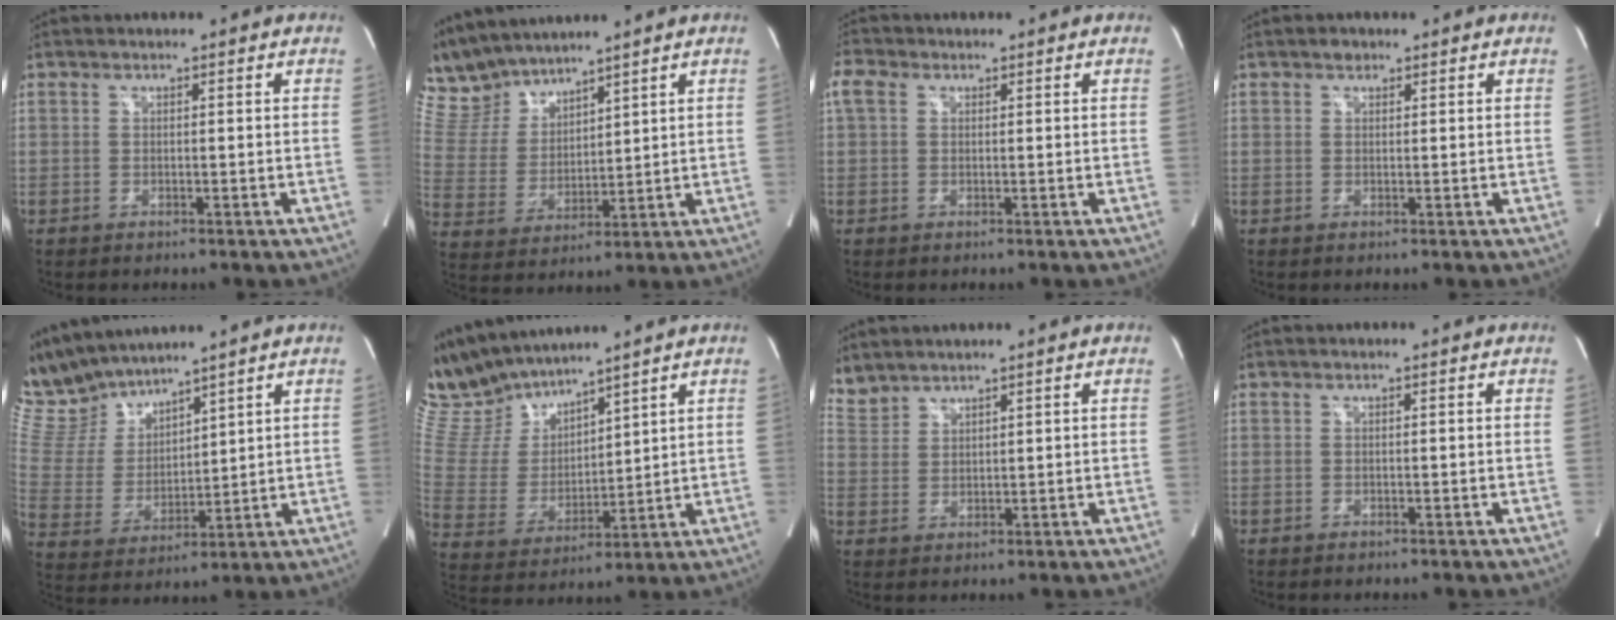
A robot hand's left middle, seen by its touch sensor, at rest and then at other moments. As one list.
[{"total": 9.6, "force": [9.2, 2.2, 1.7], "torque": [-0.061, 0.018, 0.203]}, {"total": 2.9, "force": [1.1, 2.2, 1.6], "torque": [-0.051, 0.023, 0.023]}, {"total": 1.0, "force": [0.7, 0.7, 0.3], "torque": [-0.005, 0.000, 0.009]}, {"total": 11.5, "force": [10.9, 2.4, 2.9], "torque": [-0.082, 0.014, 0.232]}, {"total": 12.6, "force": [11.8, 2.9, 3.3], "torque": [-0.090, 0.012, 0.252]}, {"total": 3.8, "force": [3.7, 0.8, 0.0], "torque": [-0.011, 0.015, 0.084]}, {"total": 0.0}]